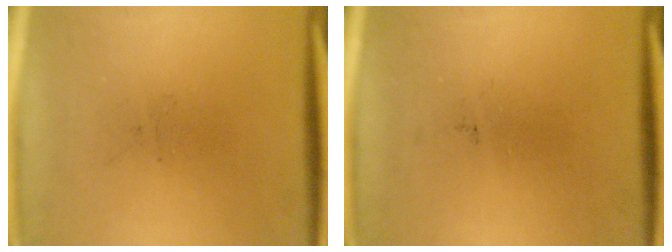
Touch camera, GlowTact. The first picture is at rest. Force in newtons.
{"total": 0.0}